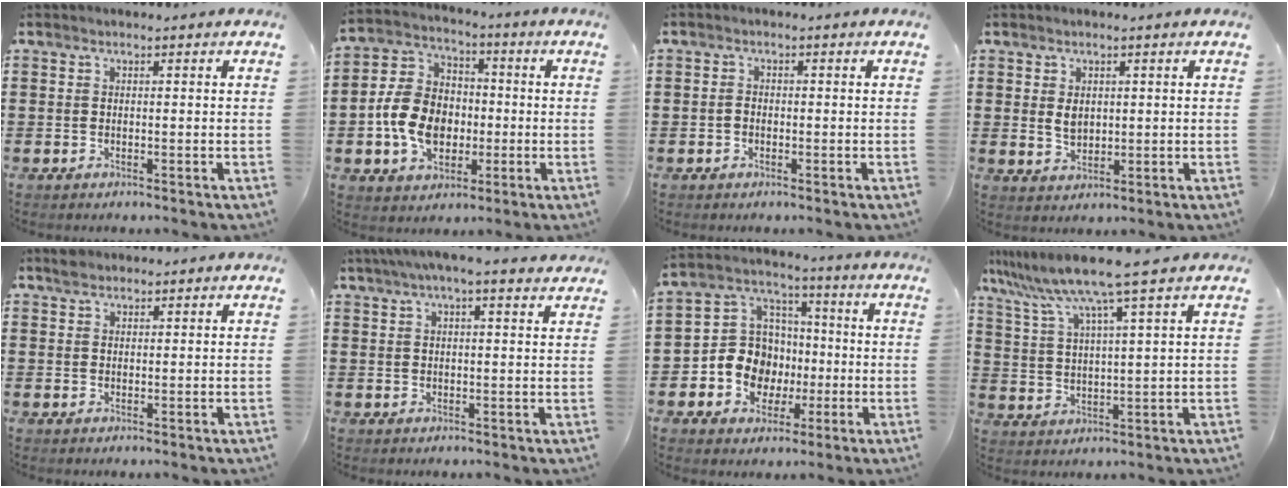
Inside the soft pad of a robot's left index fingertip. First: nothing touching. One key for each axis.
{"total": 10.1, "fx": -1.9, "fy": 7.9, "fz": 5.9, "tx": -0.141, "ty": 0.020, "tz": -0.036}
{"total": 1.3, "fx": -0.4, "fy": 0.9, "fz": 0.8, "tx": -0.019, "ty": 0.002, "tz": -0.009}
{"total": 2.7, "fx": 0.6, "fy": 1.9, "fz": 1.9, "tx": -0.034, "ty": 0.002, "tz": 0.010}
{"total": 1.7, "fx": 1.5, "fy": 0.7, "fz": 0.3, "tx": -0.010, "ty": 0.004, "tz": 0.030}
{"total": 3.8, "fx": 2.9, "fy": 0.1, "fz": 2.5, "tx": -0.057, "ty": 0.003, "tz": 0.050}
{"total": 9.5, "fx": -1.7, "fy": 8.9, "fz": 3.1, "tx": -0.102, "ty": 0.014, "tz": -0.026}
{"total": 8.5, "fx": 6.8, "fy": -0.9, "fz": 5.1, "tx": -0.122, "ty": -0.037, "tz": 0.112}